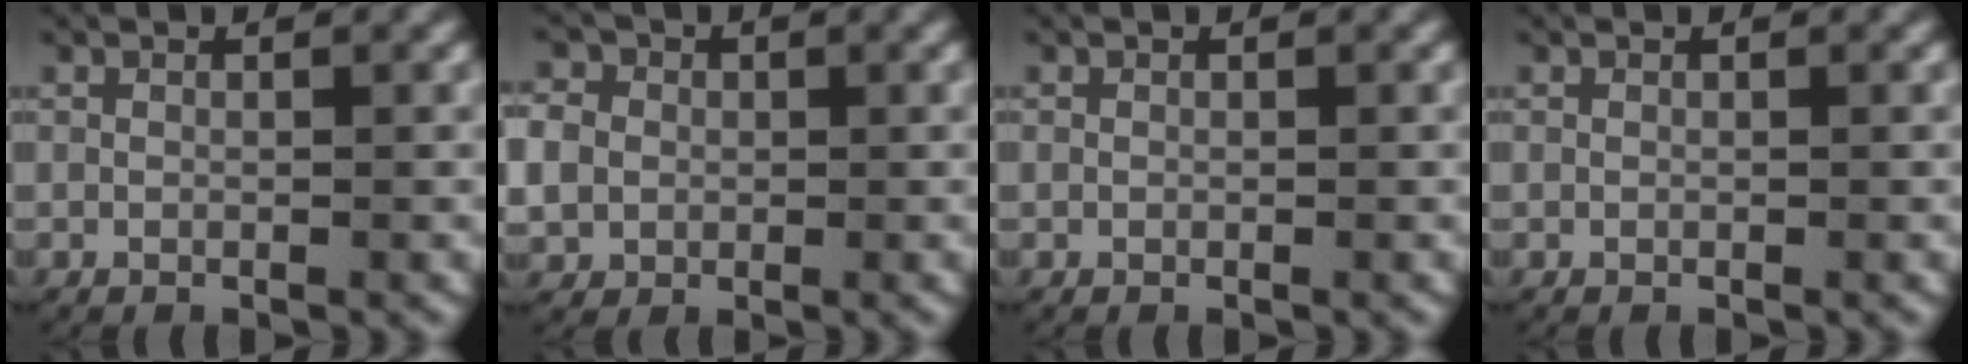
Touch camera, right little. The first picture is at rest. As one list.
[{"total": 4.5, "force": [0.2, 4.2, 1.7], "torque": [-0.051, -0.001, -0.003]}, {"total": 0.0}, {"total": 0.0}]